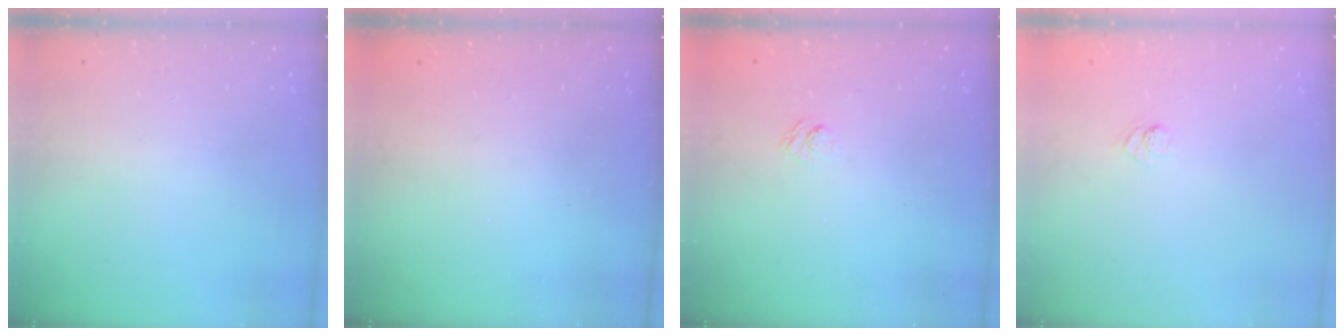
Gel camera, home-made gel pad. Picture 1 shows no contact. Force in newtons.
{"total": 2.3, "press": 2.2, "slide": 0.7}
{"total": 2.4, "press": 2.0, "slide": 1.3}
{"total": 3.2, "press": 3.0, "slide": 1.0}